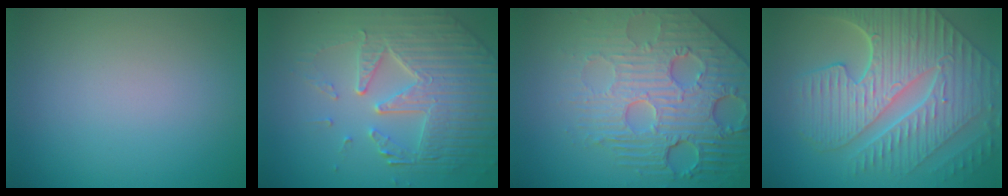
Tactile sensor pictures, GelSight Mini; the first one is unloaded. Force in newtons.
{"total": 7.4, "press": 5.4, "slide": 5.1}
{"total": 8.6, "press": 5.9, "slide": 6.2}
{"total": 10.2, "press": 6.9, "slide": 7.4}